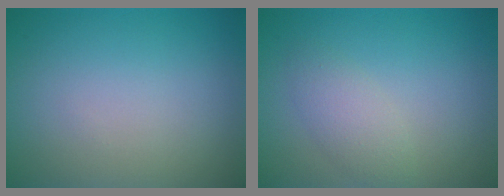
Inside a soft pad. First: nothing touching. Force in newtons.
{"total": 2.1, "press": 2.1, "slide": 0.0}